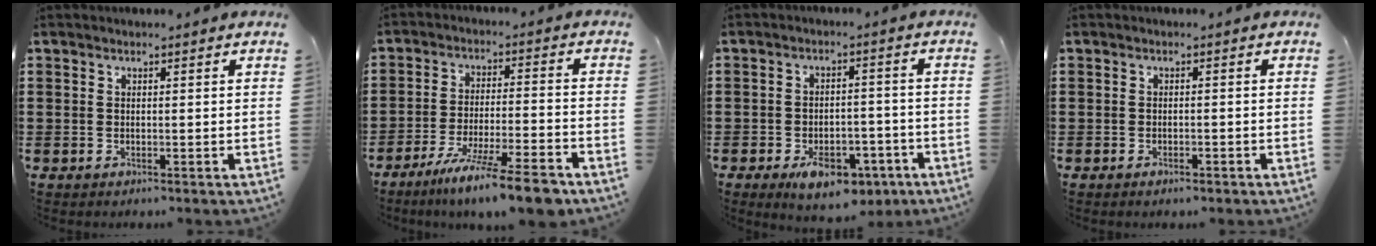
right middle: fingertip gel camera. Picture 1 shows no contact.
{"total": 10.3, "force": [-8.5, 0.0, 5.8], "torque": [-0.102, 0.000, -0.160]}
{"total": 7.0, "force": [-4.5, 3.1, 4.3], "torque": [-0.069, 0.017, -0.076]}
{"total": 0.9, "force": [-0.7, 0.3, 0.4], "torque": [-0.011, -0.004, -0.013]}